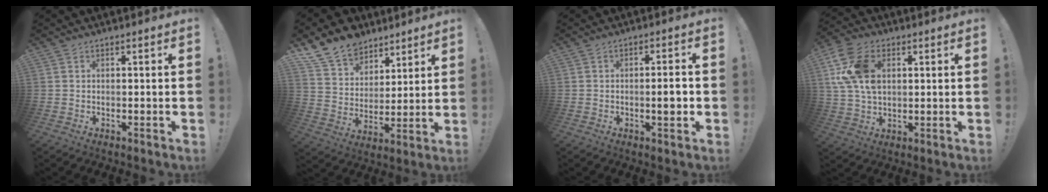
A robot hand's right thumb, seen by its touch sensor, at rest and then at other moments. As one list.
[{"total": 13.8, "force": [10.3, 8.6, 3.3], "torque": [-0.062, -0.075, 0.199]}, {"total": 4.5, "force": [-0.8, 0.7, 4.3], "torque": [-0.055, -0.004, -0.017]}, {"total": 15.0, "force": [3.7, 10.2, 10.3], "torque": [-0.204, 0.001, 0.072]}]